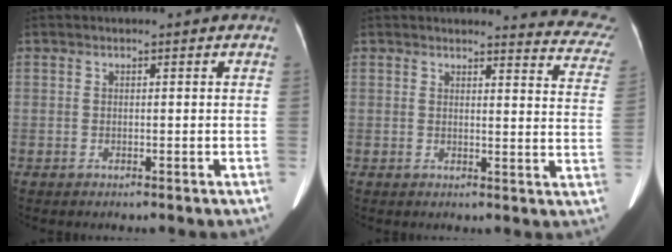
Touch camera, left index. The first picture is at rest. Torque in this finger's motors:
{"motor_torque": [-0.32, -0.80, -0.15, 0.00]}